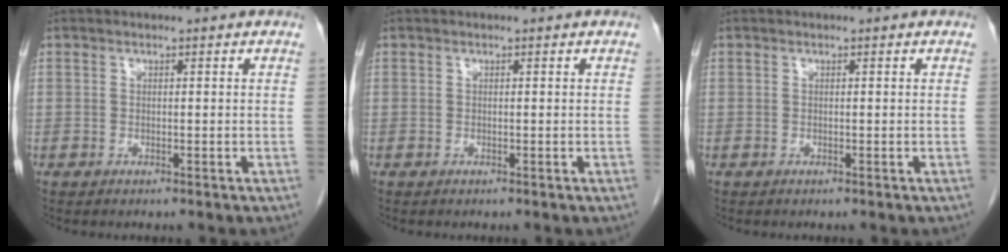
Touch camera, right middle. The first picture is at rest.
{"total": 0.0}
{"total": 0.0}